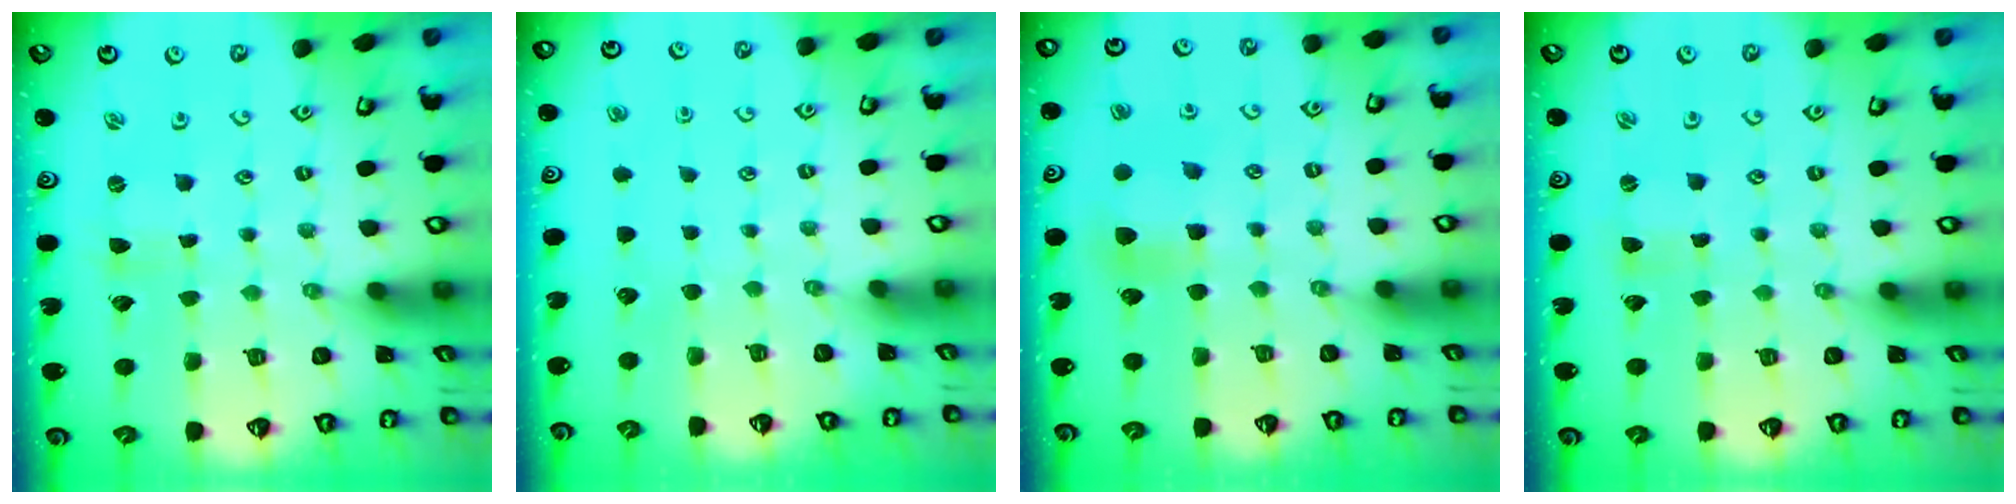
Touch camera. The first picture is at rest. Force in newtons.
{"total": 0.0}
{"total": 6.4, "press": 6.3, "slide": 0.4}
{"total": 0.0}